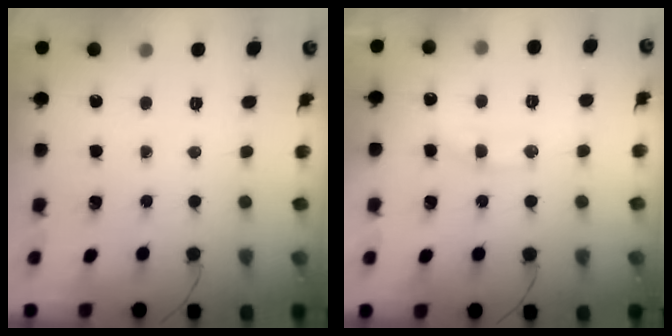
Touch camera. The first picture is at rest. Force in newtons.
{"total": 12.6, "press": 12.6, "slide": 1.0}